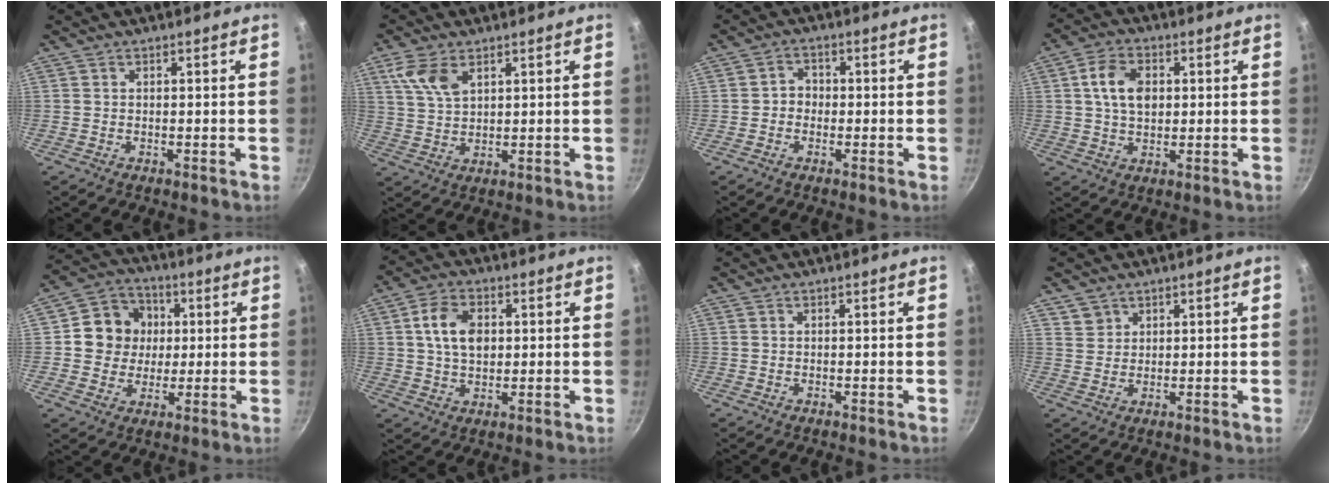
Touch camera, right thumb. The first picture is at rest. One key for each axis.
{"total": 7.0, "fx": 3.4, "fy": 3.9, "fz": 4.8, "tx": -0.091, "ty": -0.010, "tz": 0.071}
{"total": 2.7, "fx": -0.7, "fy": 2.3, "fz": 1.1, "tx": -0.001, "ty": 0.013, "tz": -0.017}
{"total": 8.1, "fx": 1.5, "fy": 5.5, "fz": 5.8, "tx": -0.091, "ty": 0.006, "tz": 0.022}
{"total": 11.1, "fx": 1.6, "fy": 10.2, "fz": 4.1, "tx": -0.031, "ty": 0.014, "tz": 0.018}
{"total": 8.6, "fx": 1.5, "fy": 5.8, "fz": 6.2, "tx": -0.097, "ty": 0.005, "tz": 0.023}
{"total": 0.0}
{"total": 3.0, "fx": 1.8, "fy": 2.3, "fz": 0.2, "tx": 0.016, "ty": 0.004, "tz": 0.036}